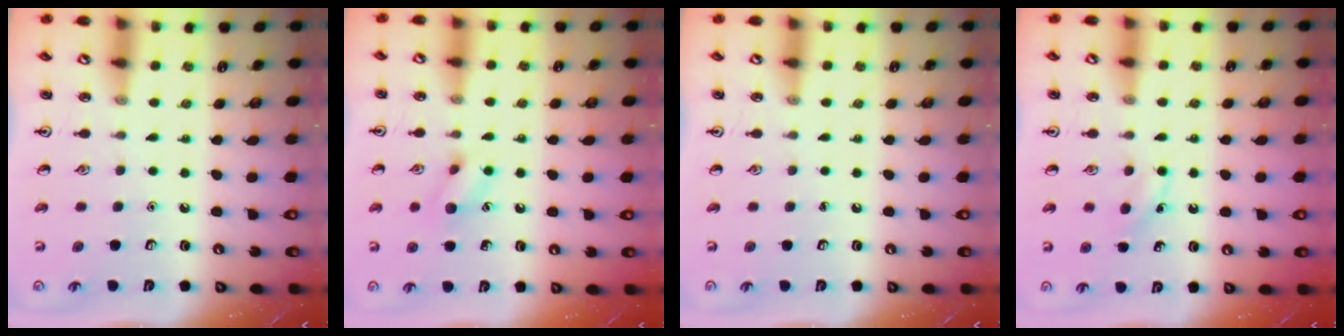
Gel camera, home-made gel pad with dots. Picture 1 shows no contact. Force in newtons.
{"total": 7.8, "press": 7.8, "slide": 0.5}
{"total": 0.0}
{"total": 3.4, "press": 3.2, "slide": 1.0}